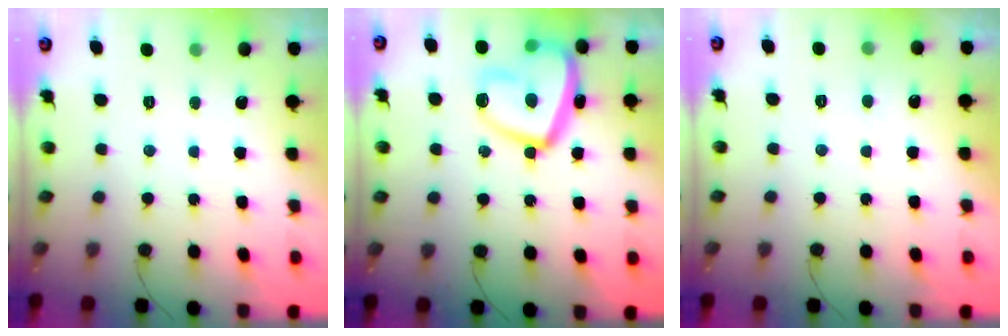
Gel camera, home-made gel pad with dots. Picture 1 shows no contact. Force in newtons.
{"total": 19.4, "press": 19.3, "slide": 1.7}
{"total": 3.3, "press": 3.3, "slide": 0.4}